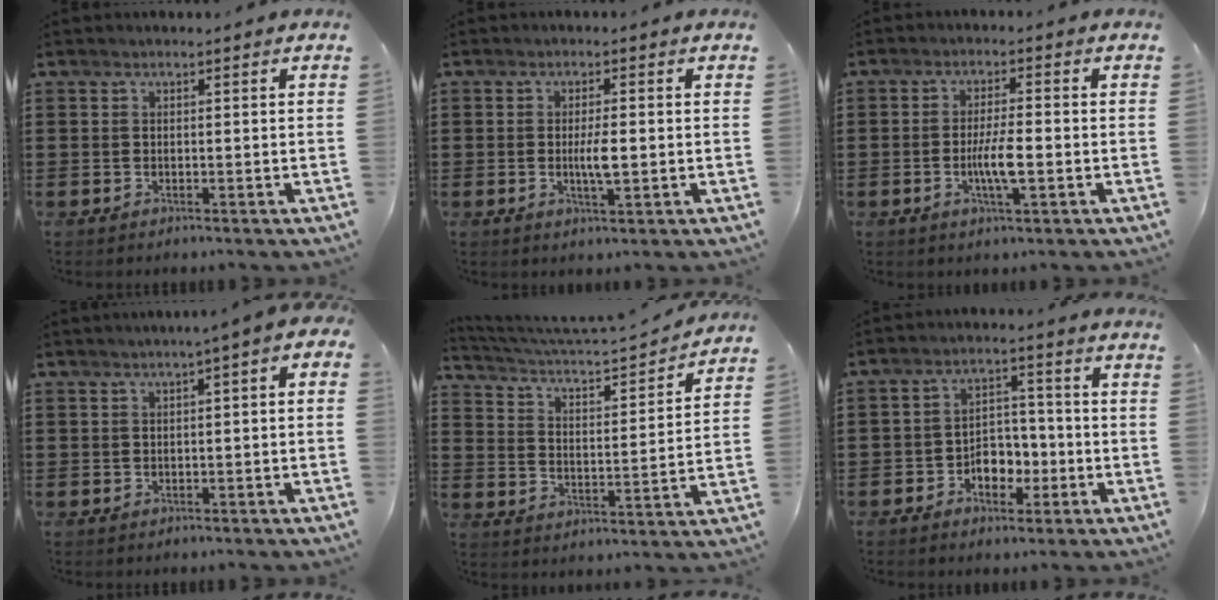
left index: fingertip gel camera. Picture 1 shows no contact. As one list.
[{"total": 3.6, "force": [-0.2, 0.7, 3.5], "torque": [-0.062, -0.002, -0.004]}, {"total": 5.1, "force": [-1.1, 1.0, 4.9], "torque": [-0.097, -0.002, -0.024]}, {"total": 1.7, "force": [-0.4, 0.4, 1.6], "torque": [-0.029, 0.002, -0.010]}, {"total": 3.5, "force": [3.3, 0.3, 1.1], "torque": [-0.043, -0.034, 0.045]}, {"total": 4.7, "force": [-2.2, 3.5, 2.3], "torque": [-0.040, 0.009, -0.047]}]